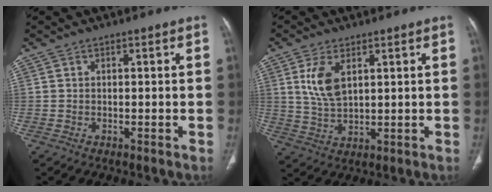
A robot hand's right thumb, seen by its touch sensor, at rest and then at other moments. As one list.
[{"total": 7.0, "force": [2.6, 3.5, 5.5], "torque": [-0.111, -0.011, 0.062]}]